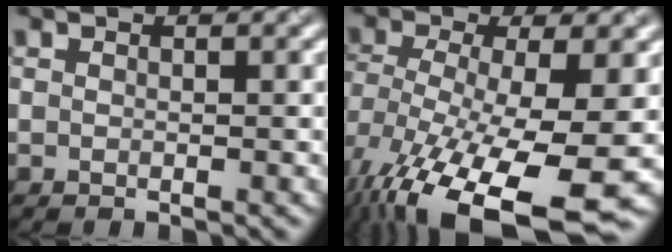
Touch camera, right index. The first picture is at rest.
{"total": 15.0, "force": [-7.4, 5.0, 12.1], "torque": [-0.241, -0.032, -0.109]}